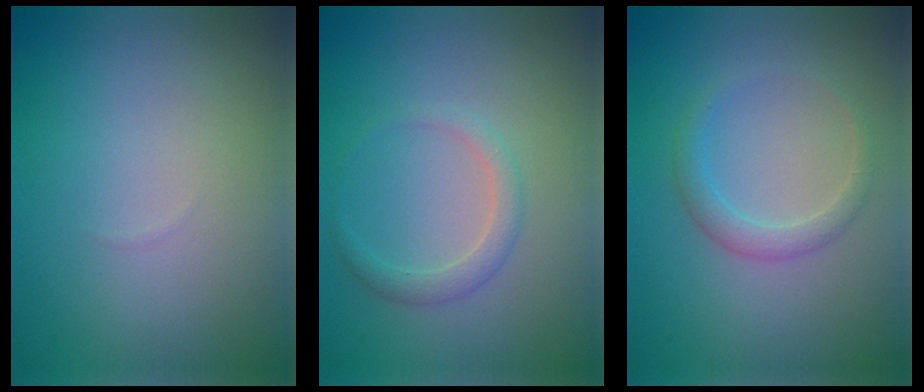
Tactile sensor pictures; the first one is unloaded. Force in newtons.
{"total": 1.7, "press": 1.7, "slide": 0.1}
{"total": 1.8, "press": 1.8, "slide": 0.0}